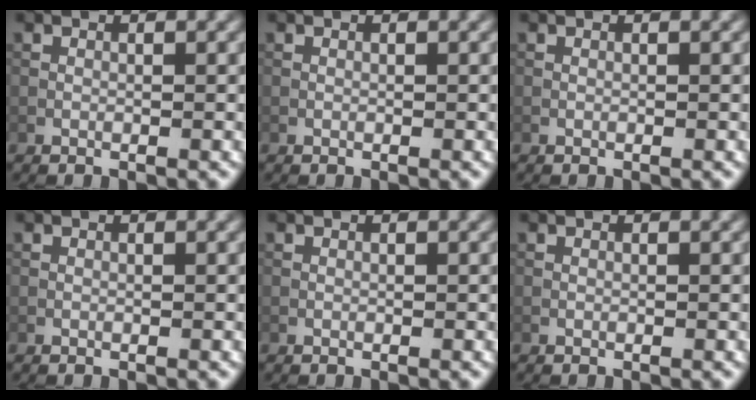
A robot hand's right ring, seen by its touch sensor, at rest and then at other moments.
{"total": 0.0}
{"total": 0.0}
{"total": 0.0}
{"total": 0.0}
{"total": 0.0}